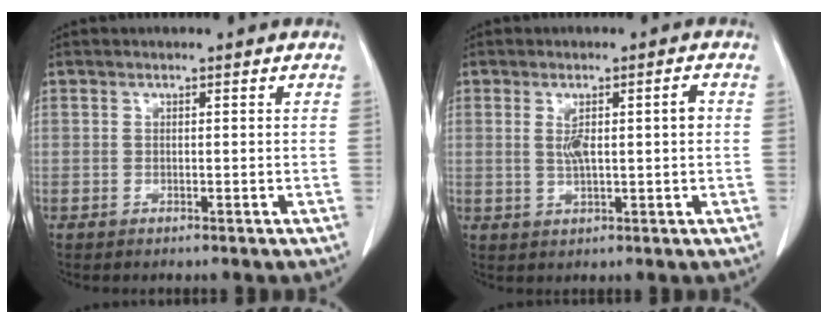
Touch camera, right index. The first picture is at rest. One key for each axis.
{"total": 4.9, "fx": 0.7, "fy": 0.8, "fz": 4.7, "tx": -0.083, "ty": 0.009, "tz": 0.015}